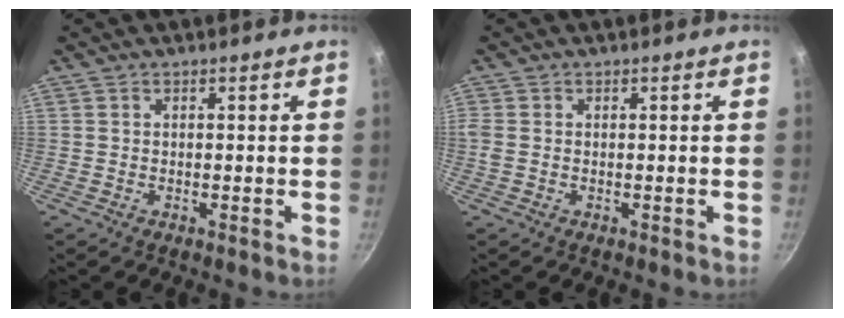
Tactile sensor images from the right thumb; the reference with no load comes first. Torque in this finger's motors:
{"motor_torque": [-0.11, 0.21, 0.22, 0.50, 0.04]}